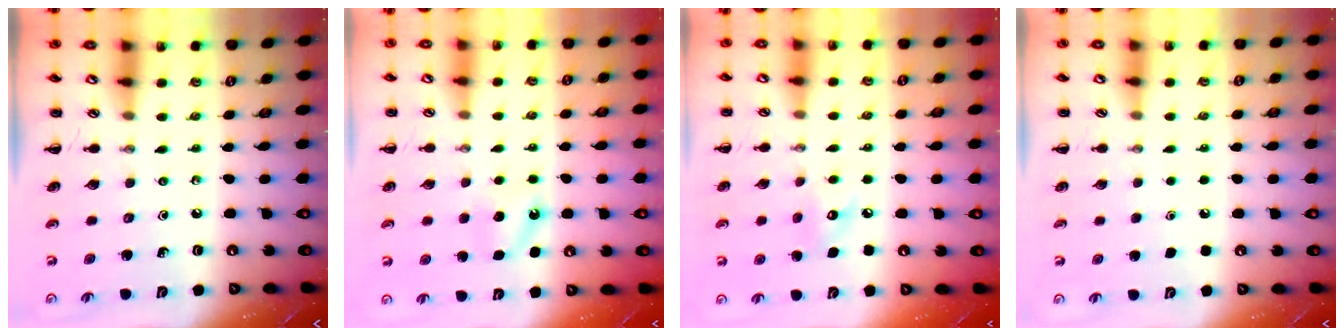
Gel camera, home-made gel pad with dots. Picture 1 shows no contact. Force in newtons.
{"total": 6.0, "press": 5.7, "slide": 1.8}
{"total": 7.4, "press": 7.2, "slide": 1.3}
{"total": 1.8, "press": 1.8, "slide": 0.1}